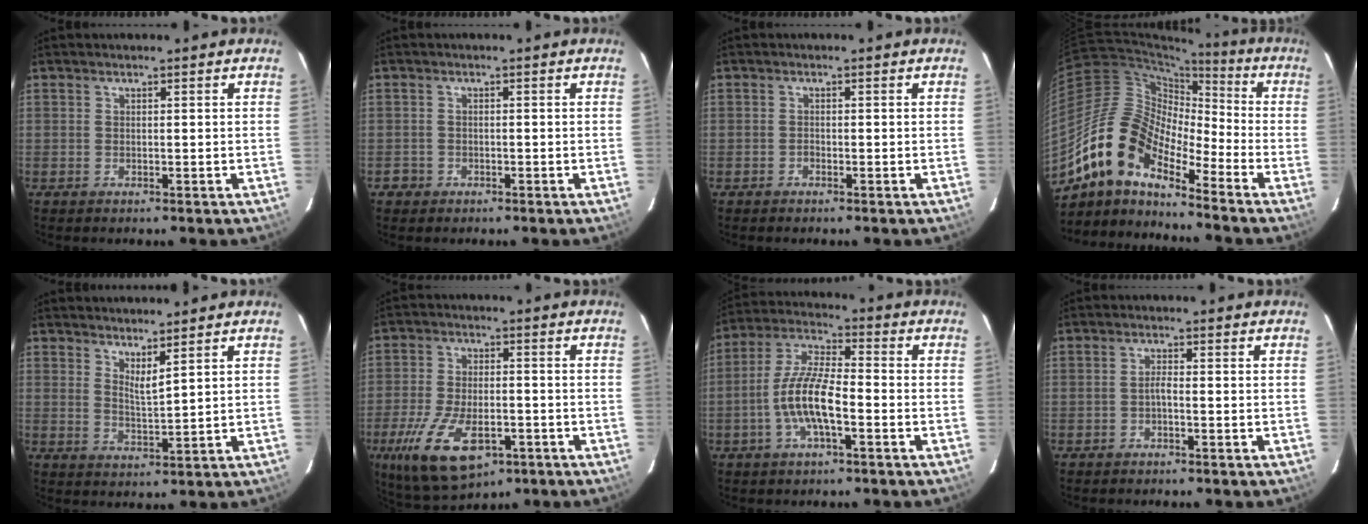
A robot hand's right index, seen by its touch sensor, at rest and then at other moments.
{"total": 2.1, "force": [-1.0, 1.8, 0.1], "torque": [-0.008, 0.008, -0.015]}
{"total": 0.7, "force": [-0.5, 0.4, 0.1], "torque": [-0.003, 0.002, -0.010]}
{"total": 14.2, "force": [-10.6, 5.3, 7.9], "torque": [-0.130, 0.009, -0.217]}
{"total": 3.4, "force": [2.7, 0.1, 2.1], "torque": [-0.036, -0.008, 0.043]}
{"total": 15.4, "force": [-7.5, 7.1, 11.5], "torque": [-0.246, -0.033, -0.124]}
{"total": 10.3, "force": [-3.5, 2.8, 9.3], "torque": [-0.198, 0.005, -0.068]}
{"total": 1.3, "force": [-0.8, 0.2, 1.1], "torque": [-0.021, 0.004, -0.016]}